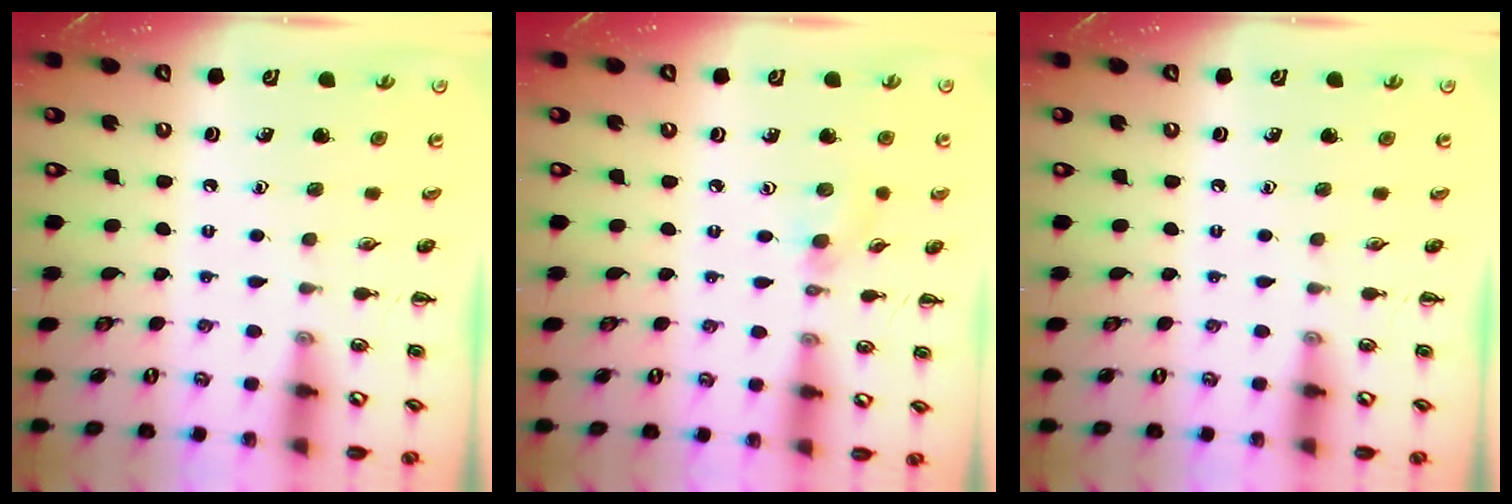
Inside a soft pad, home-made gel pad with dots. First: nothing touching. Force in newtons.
{"total": 4.4, "press": 4.1, "slide": 1.7}
{"total": 0.0}